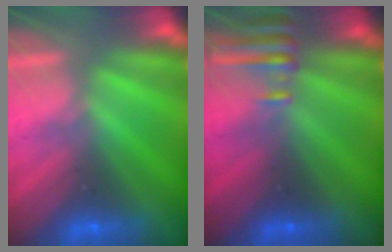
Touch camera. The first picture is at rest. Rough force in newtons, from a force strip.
{"total": 5.8}